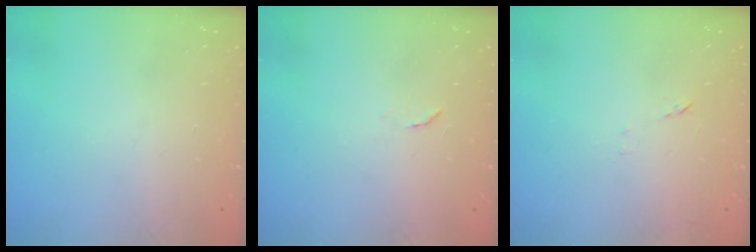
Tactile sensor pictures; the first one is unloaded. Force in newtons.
{"total": 5.9, "press": 5.9, "slide": 0.4}
{"total": 6.0, "press": 6.0, "slide": 0.5}